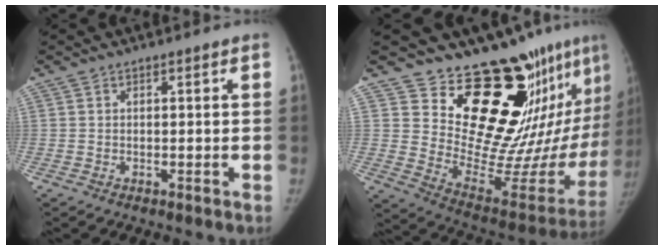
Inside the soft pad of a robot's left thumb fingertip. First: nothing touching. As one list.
[{"total": 21.9, "force": [16.3, 7.3, 12.5], "torque": [-0.123, -0.161, 0.246]}]